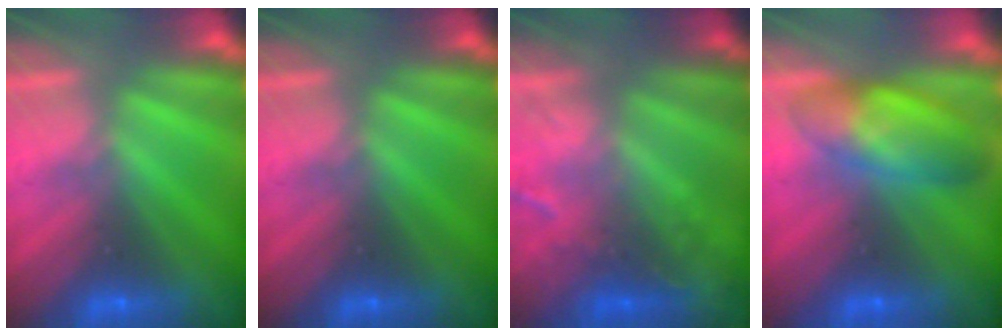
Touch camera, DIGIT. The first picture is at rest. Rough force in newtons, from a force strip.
{"total": 0.0}
{"total": 2.1}
{"total": 7.5}